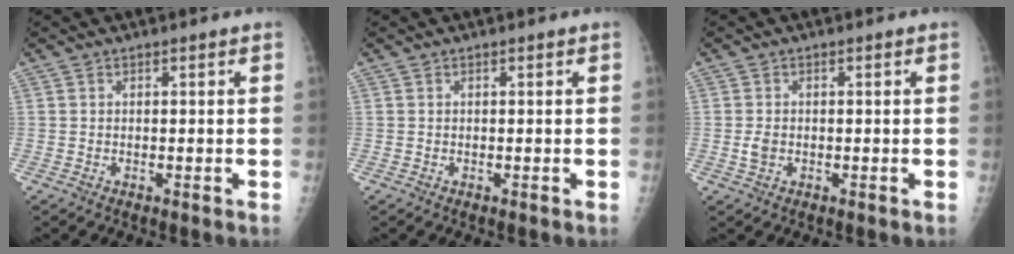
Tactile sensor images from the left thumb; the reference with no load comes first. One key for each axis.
{"total": 0.0}
{"total": 2.1, "fx": -0.4, "fy": 1.5, "fz": 1.4, "tx": -0.029, "ty": 0.002, "tz": -0.007}